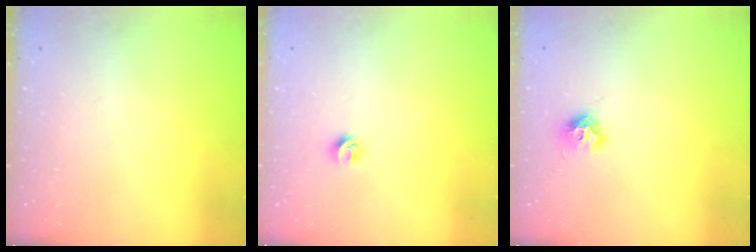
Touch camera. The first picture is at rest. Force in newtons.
{"total": 5.0, "press": 4.9, "slide": 0.7}
{"total": 7.9, "press": 7.8, "slide": 0.9}